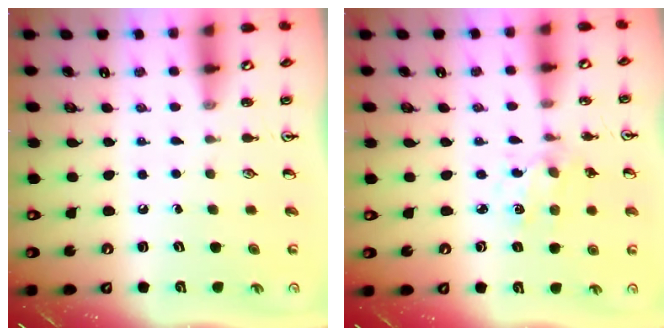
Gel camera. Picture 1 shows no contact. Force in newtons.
{"total": 1.3, "press": 1.3, "slide": 0.1}